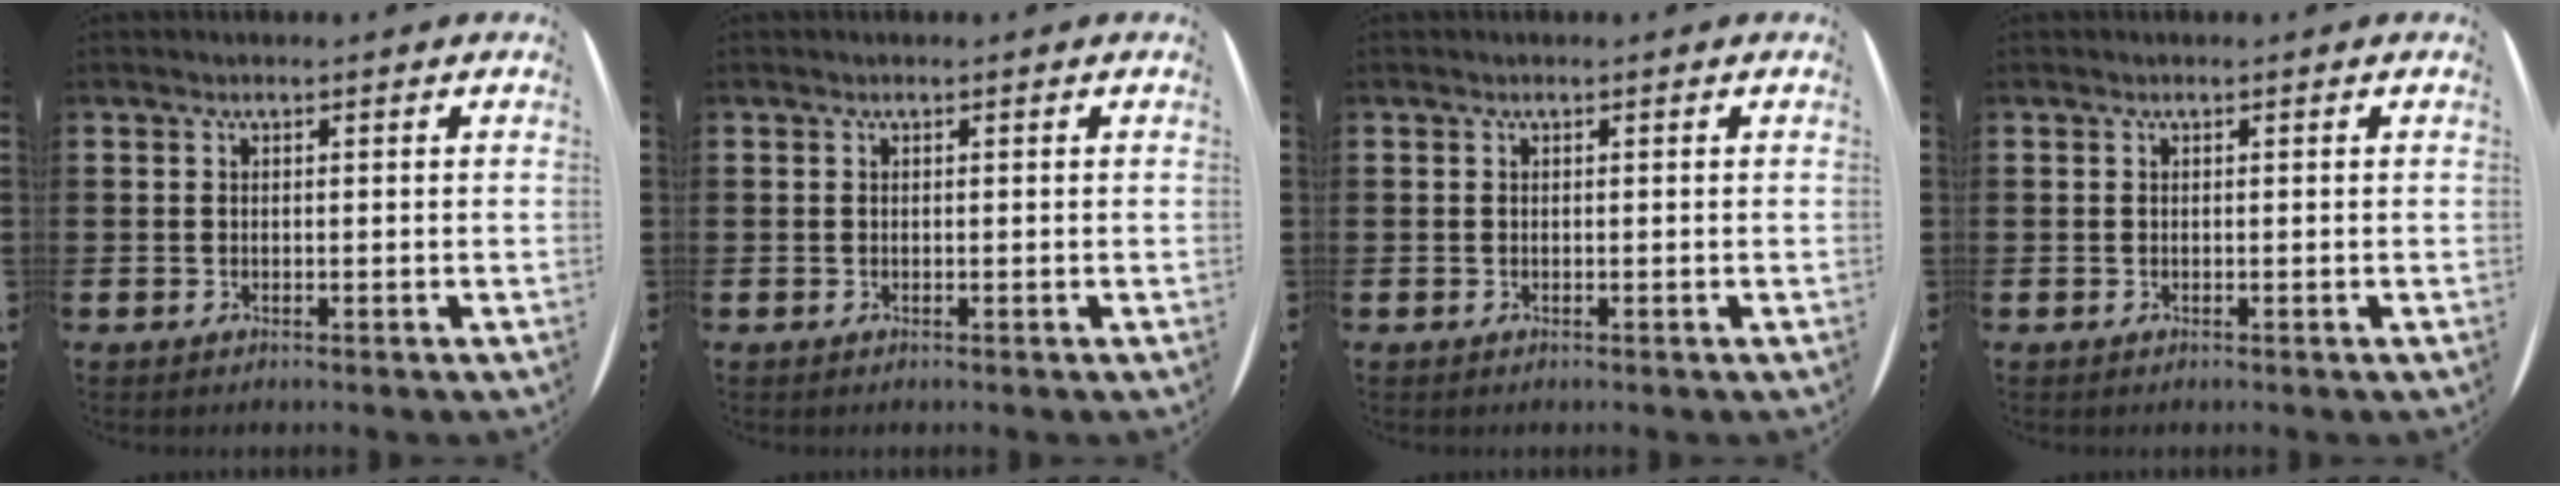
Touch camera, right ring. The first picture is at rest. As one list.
[{"total": 0.0}, {"total": 0.0}, {"total": 0.0}]